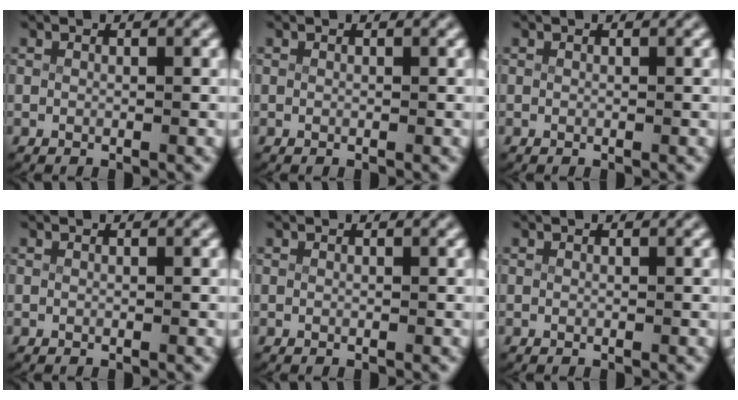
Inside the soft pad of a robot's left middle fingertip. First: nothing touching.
{"total": 0.0}
{"total": 0.0}
{"total": 0.0}
{"total": 0.0}
{"total": 0.0}